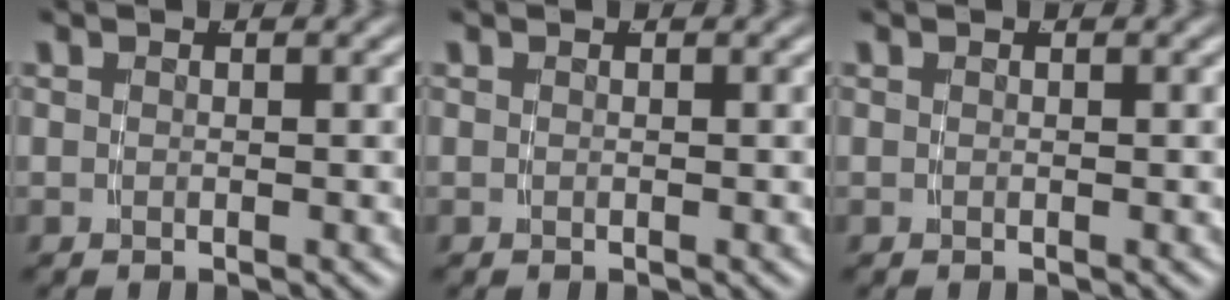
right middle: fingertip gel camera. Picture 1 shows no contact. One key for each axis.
{"total": 0.0}
{"total": 0.0}